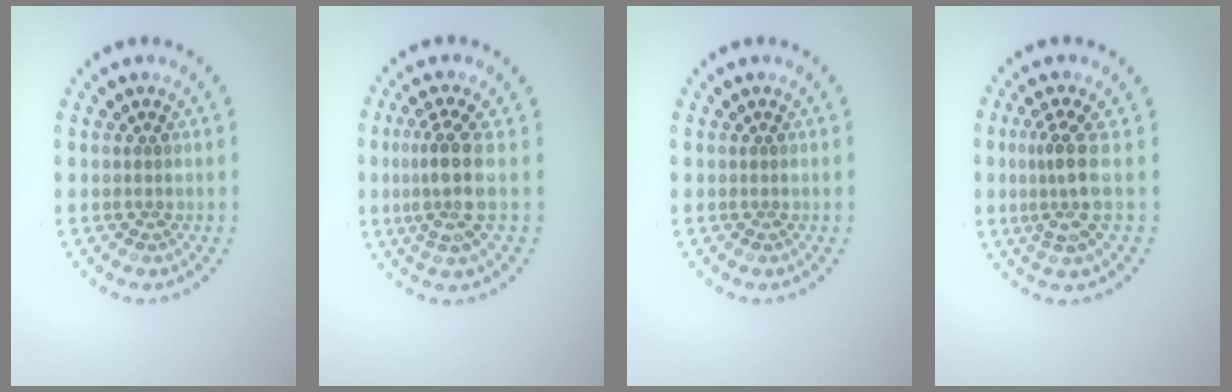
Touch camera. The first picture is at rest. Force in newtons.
{"total": 3.7, "press": 2.8, "slide": 2.3}
{"total": 0.0}
{"total": 3.2, "press": 2.2, "slide": 2.3}